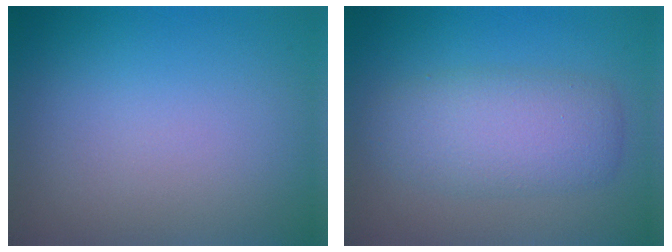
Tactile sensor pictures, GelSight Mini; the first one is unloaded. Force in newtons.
{"total": 4.9, "press": 4.9, "slide": 0.1}